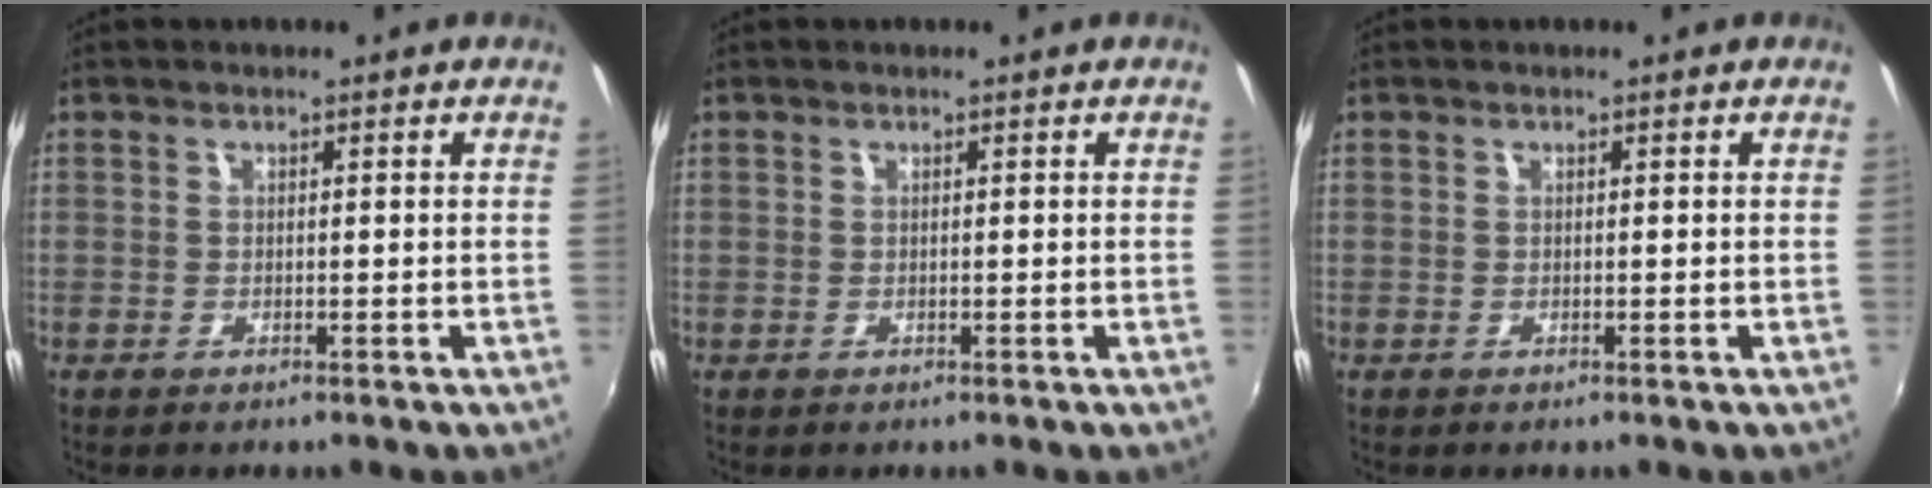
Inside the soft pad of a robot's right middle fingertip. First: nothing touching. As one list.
[{"total": 0.0}, {"total": 0.0}]